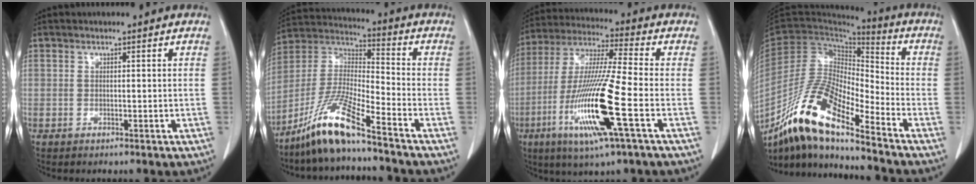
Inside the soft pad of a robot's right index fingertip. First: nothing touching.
{"total": 12.2, "force": [-9.0, 0.2, 8.2], "torque": [-0.179, -0.014, -0.175]}
{"total": 17.1, "force": [-5.7, 0.0, 16.1], "torque": [-0.333, -0.021, -0.112]}
{"total": 16.5, "force": [-12.0, 2.9, 10.9], "torque": [-0.211, -0.006, -0.220]}